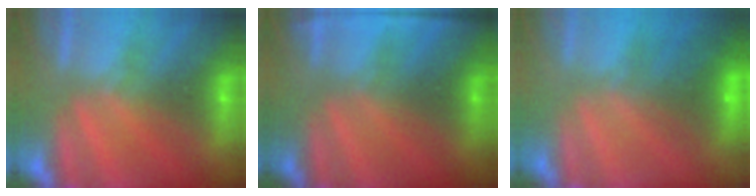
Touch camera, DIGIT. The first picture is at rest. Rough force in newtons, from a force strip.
{"total": 4.6}
{"total": 2.7}